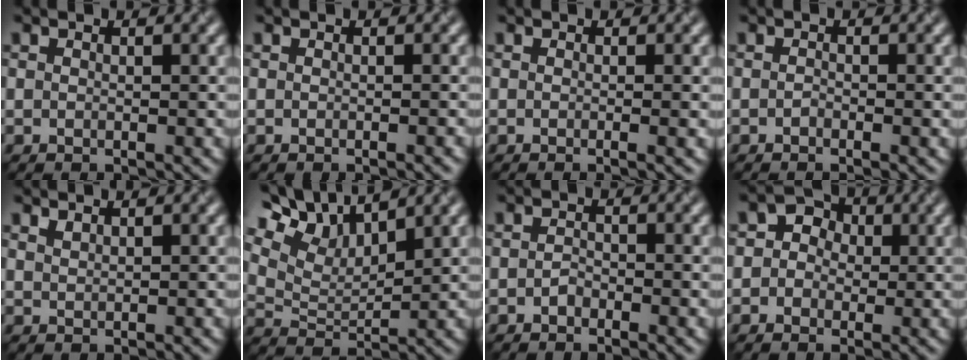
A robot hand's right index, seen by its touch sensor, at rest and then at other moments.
{"total": 1.1, "force": [-0.5, 0.3, 0.9], "torque": [-0.005, 0.000, -0.010]}
{"total": 1.6, "force": [-0.3, 0.5, 1.4], "torque": [-0.013, -0.005, -0.012]}
{"total": 0.7, "force": [-0.5, 0.2, 0.5], "torque": [-0.009, -0.002, -0.009]}
{"total": 0.7, "force": [0.6, 0.1, 0.2], "torque": [-0.004, 0.000, 0.015]}
{"total": 9.5, "force": [7.0, 3.7, 5.3], "torque": [-0.124, 0.026, 0.109]}
{"total": 1.1, "force": [-0.7, 0.5, 0.7], "torque": [-0.014, 0.001, -0.014]}
{"total": 2.9, "force": [0.2, 2.6, 1.1], "torque": [0.007, 0.011, -0.017]}